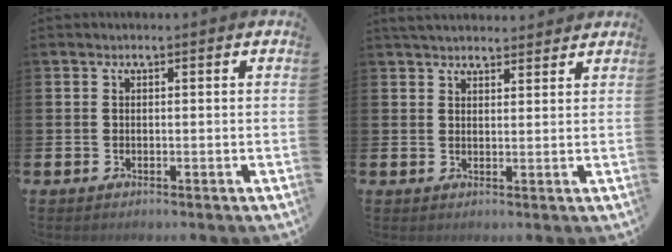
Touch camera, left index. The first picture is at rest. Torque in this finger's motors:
{"motor_torque": [0.95, -1.19, 0.10, 0.01]}